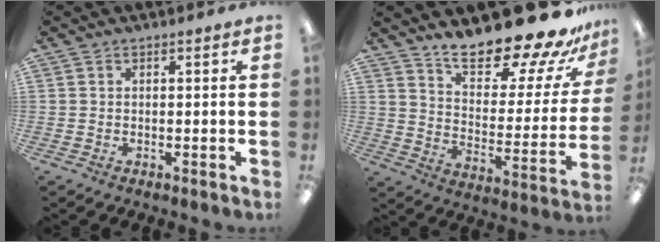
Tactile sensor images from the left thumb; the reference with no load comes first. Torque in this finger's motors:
{"motor_torque": [0.47, 0.29, 0.29, -1.32, 0.09]}